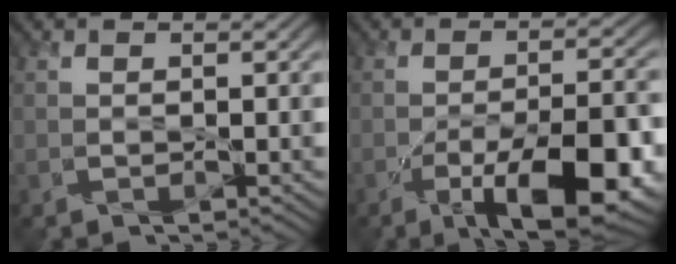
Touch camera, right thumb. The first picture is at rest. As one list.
[{"total": 12.1, "force": [-5.5, 4.1, 10.0], "torque": [-0.143, -0.001, -0.084]}]